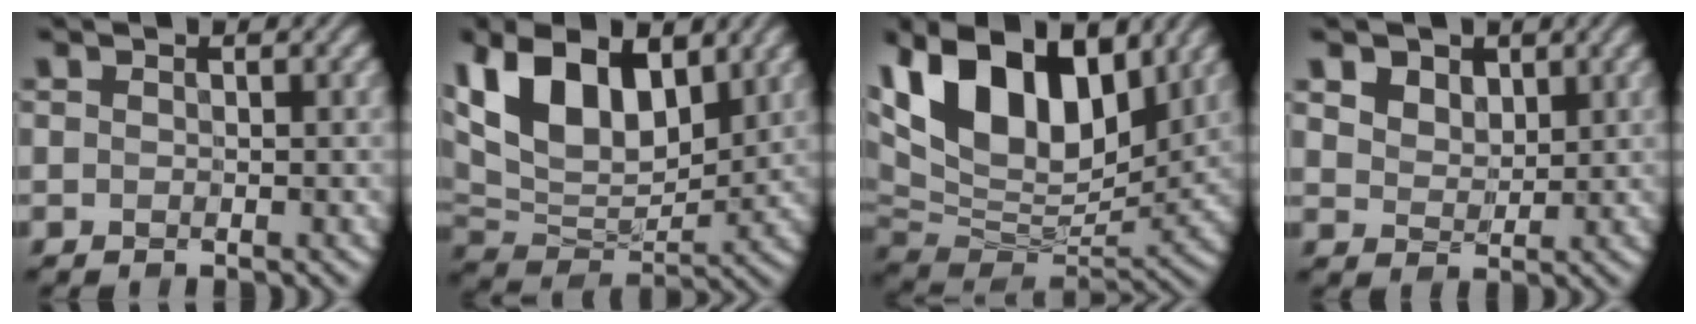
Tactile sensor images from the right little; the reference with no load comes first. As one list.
[{"total": 11.8, "force": [4.7, 6.6, 8.6], "torque": [-0.179, 0.009, 0.081]}, {"total": 15.6, "force": [6.5, 9.0, 10.9], "torque": [-0.206, 0.033, 0.104]}, {"total": 3.5, "force": [1.9, 2.5, 1.5], "torque": [-0.063, -0.005, 0.046]}]